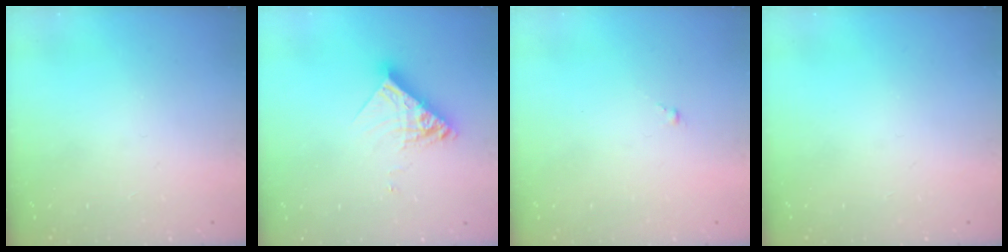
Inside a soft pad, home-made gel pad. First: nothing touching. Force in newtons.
{"total": 12.0, "press": 11.9, "slide": 0.2}
{"total": 0.5, "press": 0.4, "slide": 0.4}
{"total": 0.0}